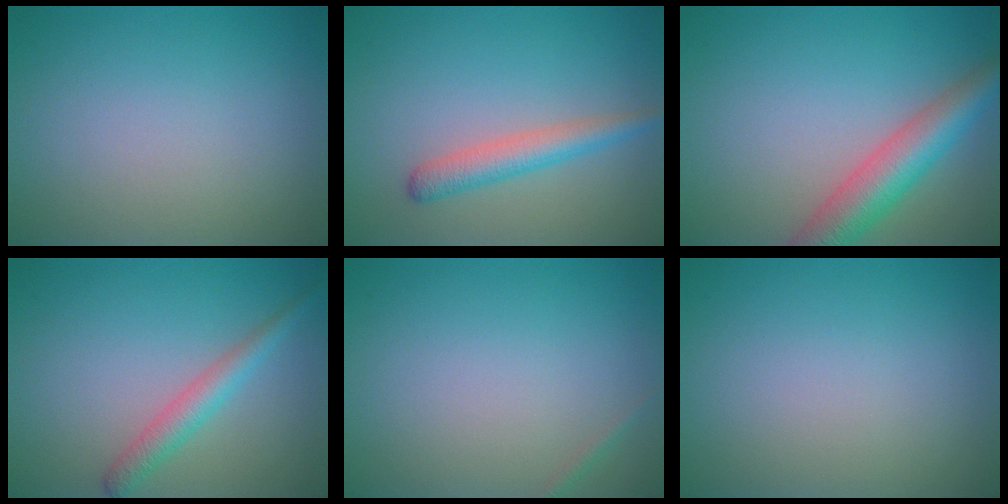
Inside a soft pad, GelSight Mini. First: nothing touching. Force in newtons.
{"total": 2.8, "press": 2.7, "slide": 0.2}
{"total": 5.8, "press": 5.8, "slide": 0.2}
{"total": 2.5, "press": 2.5, "slide": 0.1}
{"total": 0.5, "press": 0.5, "slide": 0.0}
{"total": 0.0}